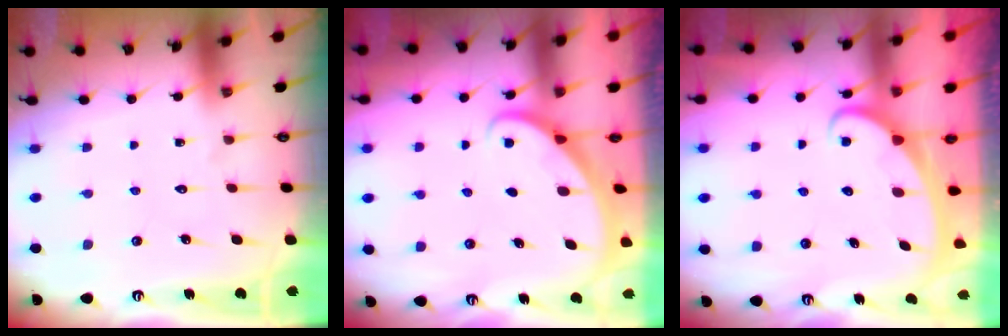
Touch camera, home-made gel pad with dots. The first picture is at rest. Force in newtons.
{"total": 2.1, "press": 2.1, "slide": 0.1}
{"total": 2.4, "press": 2.4, "slide": 0.4}